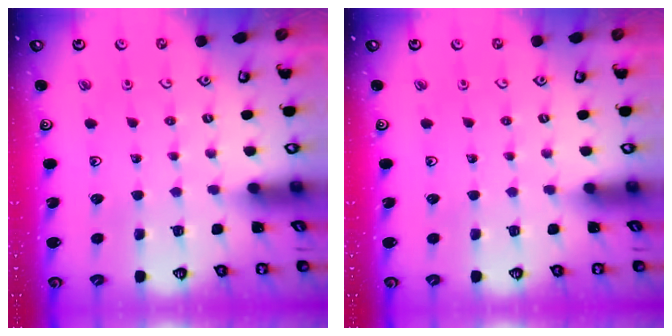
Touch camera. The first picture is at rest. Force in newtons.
{"total": 0.0}